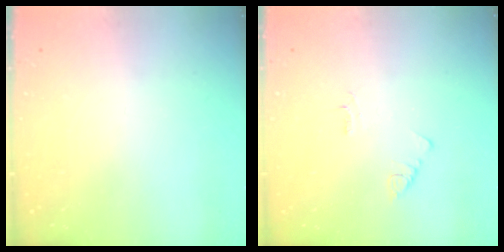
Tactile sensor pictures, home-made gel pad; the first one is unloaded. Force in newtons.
{"total": 1.9, "press": 1.9, "slide": 0.3}